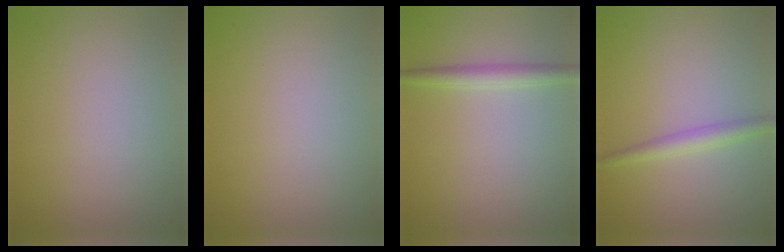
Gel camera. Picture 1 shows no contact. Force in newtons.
{"total": 0.0}
{"total": 2.1, "press": 2.1, "slide": 0.0}
{"total": 2.1, "press": 2.1, "slide": 0.0}